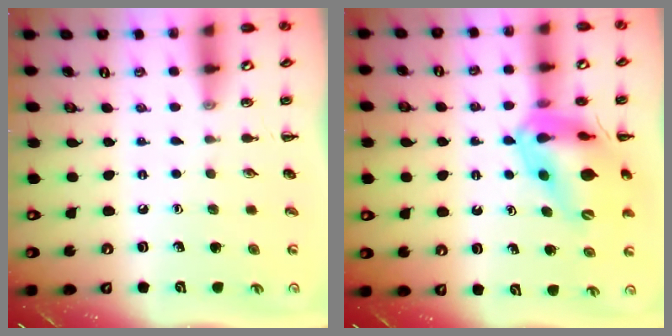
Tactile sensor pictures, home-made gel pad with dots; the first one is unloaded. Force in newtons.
{"total": 17.3, "press": 16.9, "slide": 3.8}